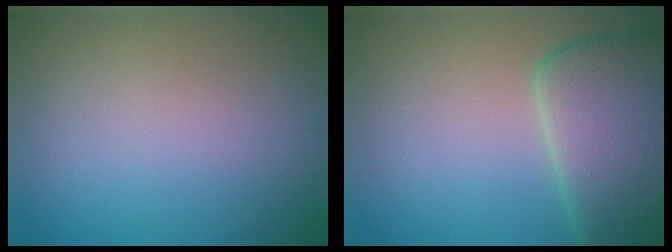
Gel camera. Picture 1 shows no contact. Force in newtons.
{"total": 7.1, "press": 7.1, "slide": 0.7}